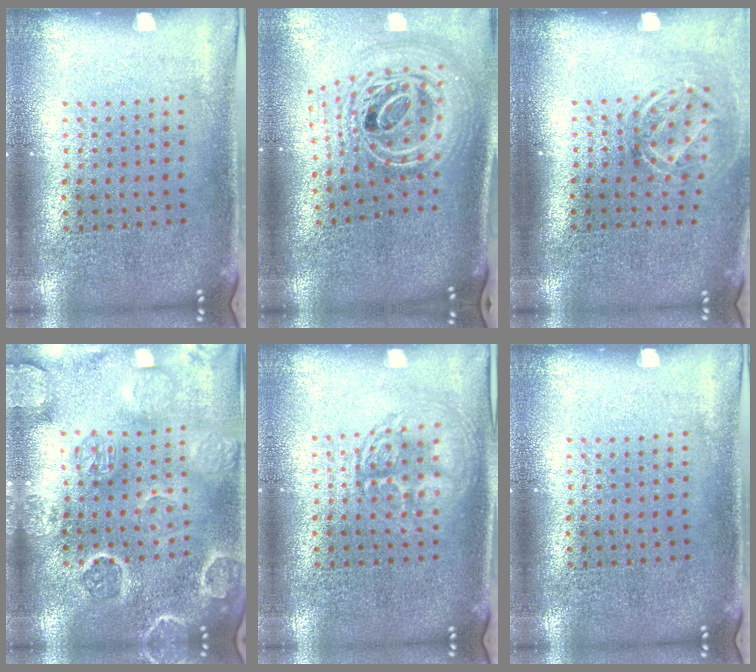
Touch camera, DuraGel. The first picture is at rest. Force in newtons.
{"total": 3.0, "press": 2.1, "slide": 2.1}
{"total": 1.8, "press": 1.3, "slide": 1.3}
{"total": 3.3, "press": 3.1, "slide": 0.9}
{"total": 1.4, "press": 1.4, "slide": 0.1}
{"total": 0.0}